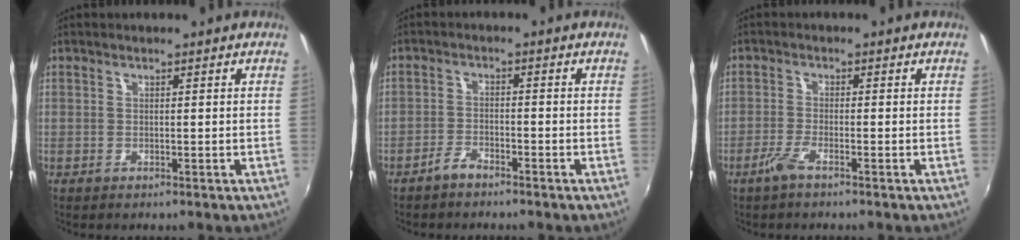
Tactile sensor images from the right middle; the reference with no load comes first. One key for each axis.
{"total": 2.7, "fx": -2.4, "fy": 0.8, "fz": 1.0, "tx": -0.033, "ty": 0.003, "tz": -0.046}
{"total": 2.9, "fx": -2.1, "fy": 0.2, "fz": 2.0, "tx": -0.055, "ty": -0.004, "tz": -0.044}